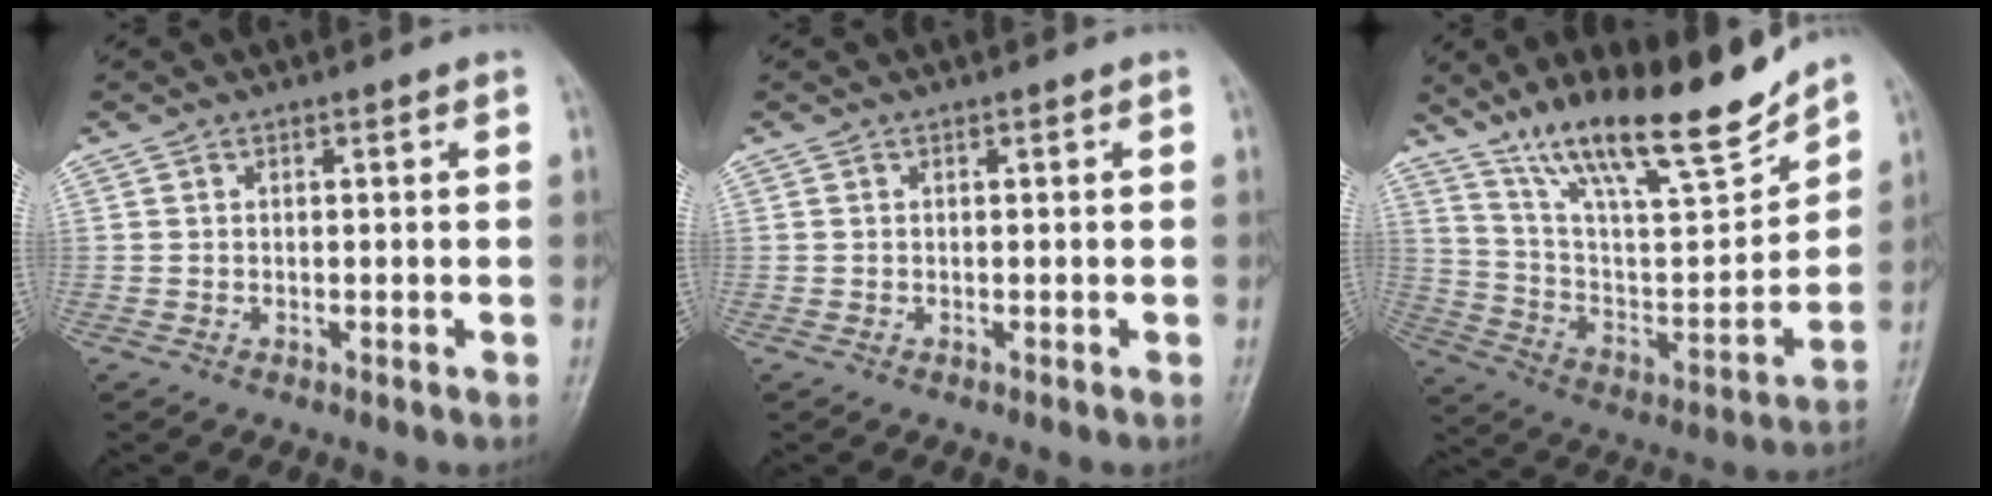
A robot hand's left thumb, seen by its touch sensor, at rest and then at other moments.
{"total": 0.0}
{"total": 22.2, "force": [16.6, 4.9, 13.8], "torque": [-0.199, -0.076, 0.292]}